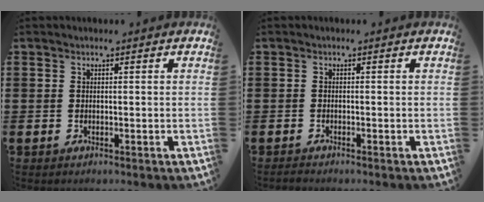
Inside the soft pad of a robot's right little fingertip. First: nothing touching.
{"total": 0.5, "force": [-0.5, 0.0, 0.1], "torque": [-0.003, -0.001, -0.011]}